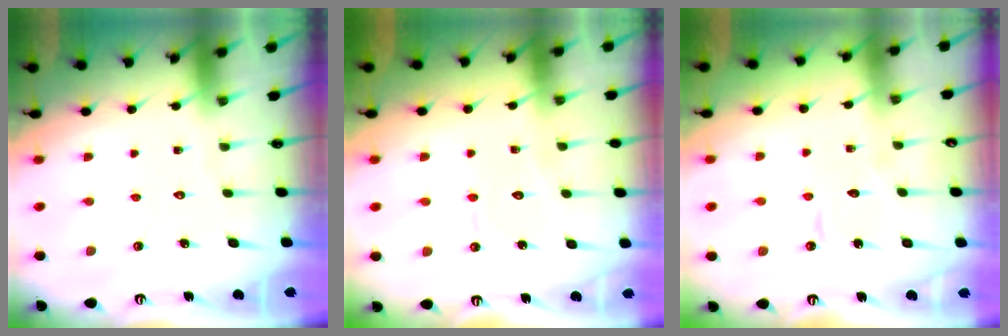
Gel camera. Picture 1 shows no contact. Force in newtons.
{"total": 3.7, "press": 3.7, "slide": 0.3}
{"total": 3.3, "press": 3.3, "slide": 0.2}